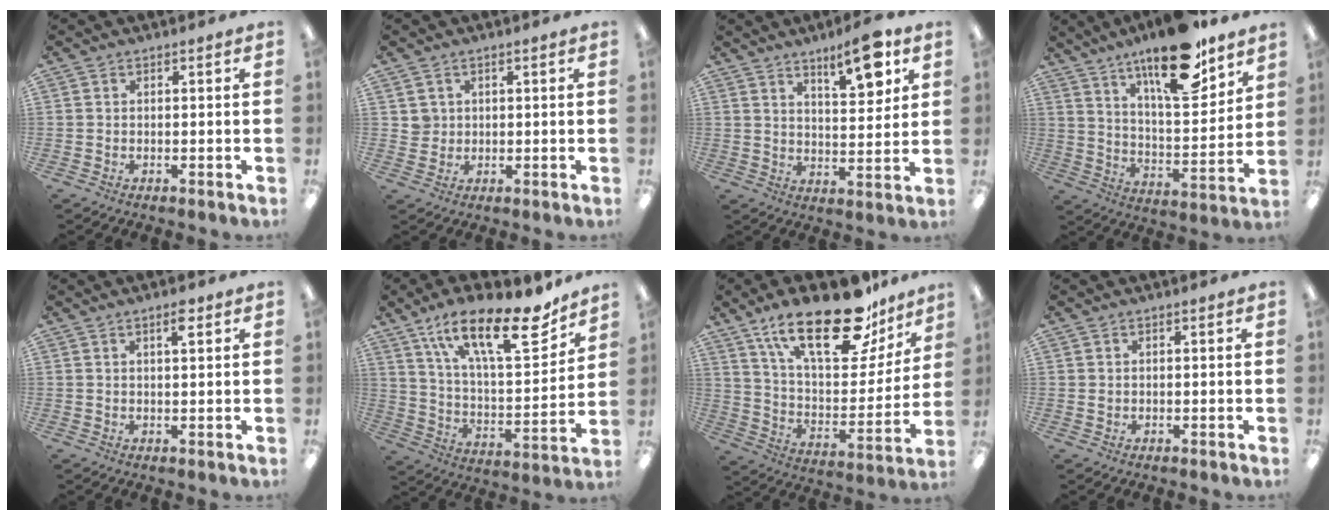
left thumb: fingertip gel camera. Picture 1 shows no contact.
{"total": 2.8, "force": [1.3, 2.5, 0.2], "torque": [-0.003, 0.001, 0.022]}
{"total": 11.3, "force": [7.3, 3.4, 8.0], "torque": [-0.104, -0.041, 0.116]}
{"total": 19.6, "force": [14.0, 6.3, 12.1], "torque": [-0.189, -0.082, 0.230]}
{"total": 3.5, "force": [2.1, 0.8, 2.7], "torque": [-0.042, -0.003, 0.032]}
{"total": 23.1, "force": [15.3, 7.5, 15.6], "torque": [-0.246, -0.091, 0.256]}
{"total": 26.3, "force": [17.7, 10.2, 16.6], "torque": [-0.260, -0.105, 0.300]}
{"total": 0.7, "force": [0.4, 0.5, 0.3], "torque": [-0.007, 0.003, 0.006]}